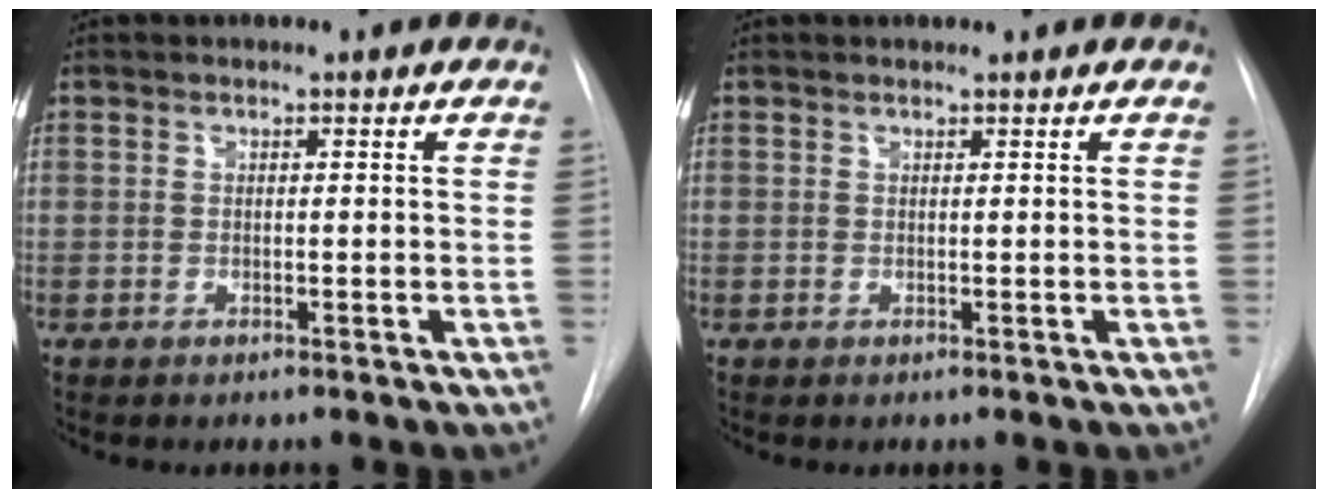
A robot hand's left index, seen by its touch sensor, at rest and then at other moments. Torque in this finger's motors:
{"motor_torque": [0.21, -0.10, -0.03, 0.00]}